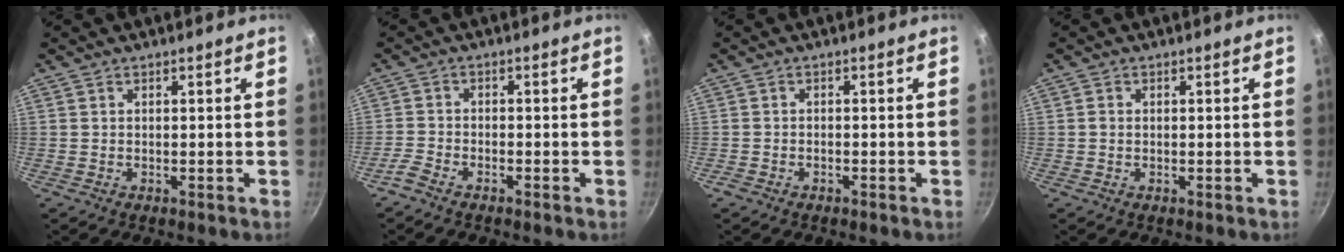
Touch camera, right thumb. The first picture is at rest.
{"total": 2.9, "force": [-2.4, 0.9, 1.2], "torque": [-0.045, 0.019, -0.056]}
{"total": 1.1, "force": [-0.8, 0.6, 0.4], "torque": [-0.014, 0.010, -0.017]}
{"total": 1.0, "force": [0.1, 0.8, 0.6], "torque": [-0.011, 0.003, 0.001]}